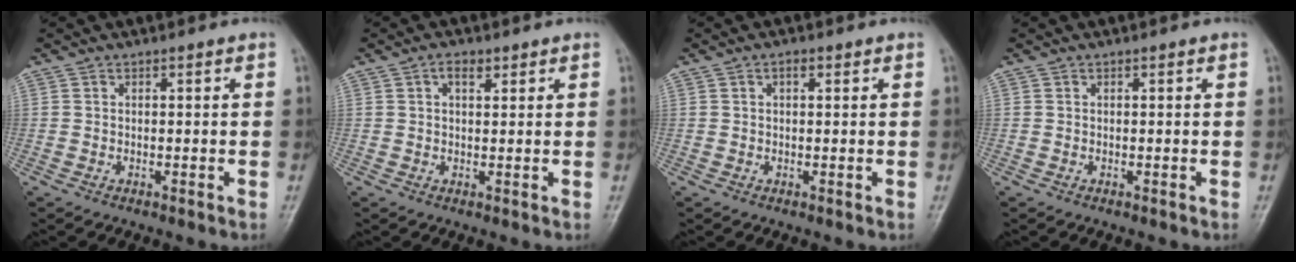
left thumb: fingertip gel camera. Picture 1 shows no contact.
{"total": 2.5, "force": [1.3, 1.3, 1.7], "torque": [-0.022, -0.003, 0.019]}
{"total": 1.3, "force": [0.6, 0.7, 1.0], "torque": [-0.014, 0.002, 0.007]}
{"total": 0.0}